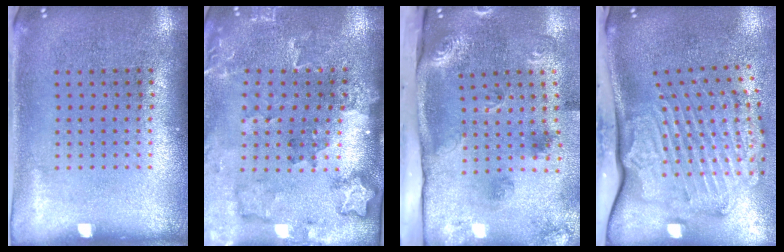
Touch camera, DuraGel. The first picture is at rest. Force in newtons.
{"total": 1.8, "press": 1.8, "slide": 0.3}
{"total": 3.1, "press": 2.0, "slide": 2.4}
{"total": 2.8, "press": 2.2, "slide": 1.7}